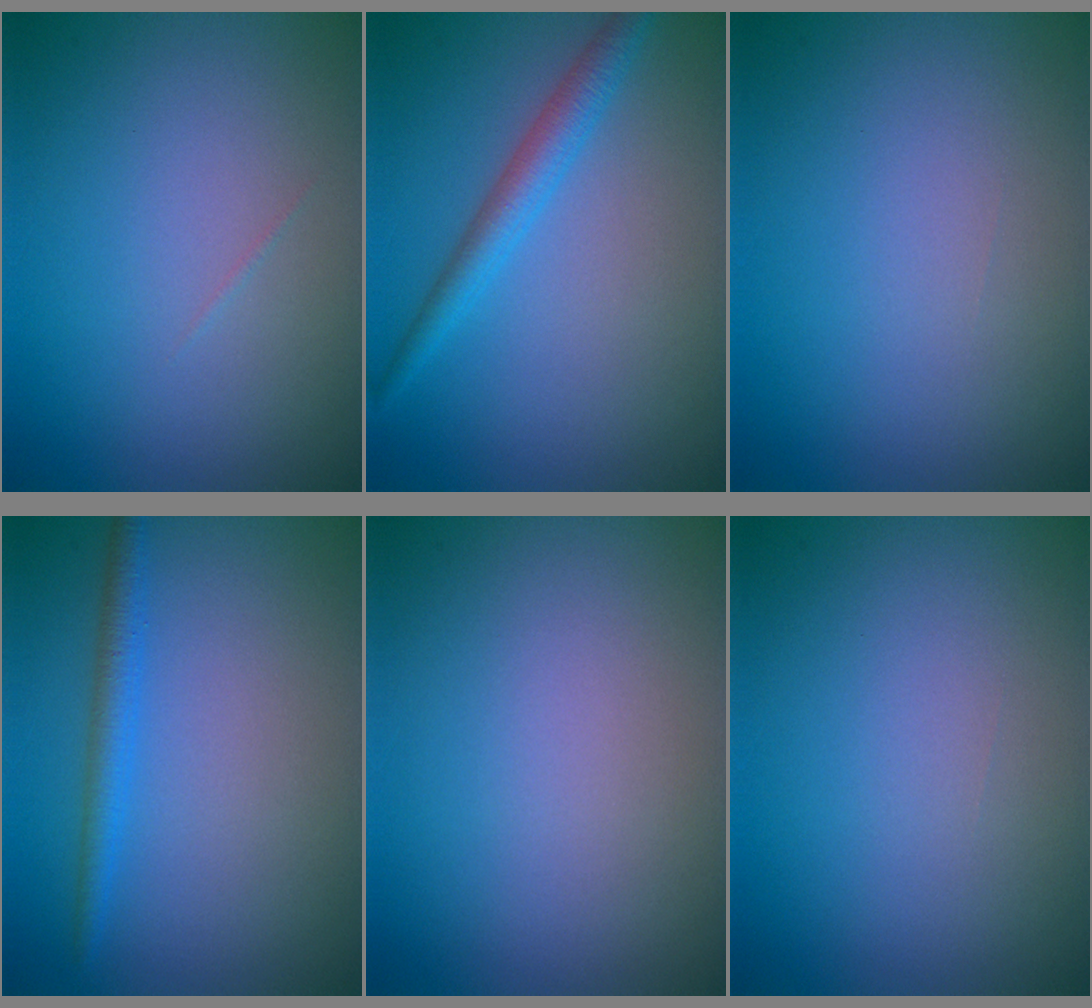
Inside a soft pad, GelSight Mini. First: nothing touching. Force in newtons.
{"total": 2.7, "press": 2.7, "slide": 0.1}
{"total": 0.0}
{"total": 2.0, "press": 2.0, "slide": 0.2}
{"total": 0.0}
{"total": 0.0}